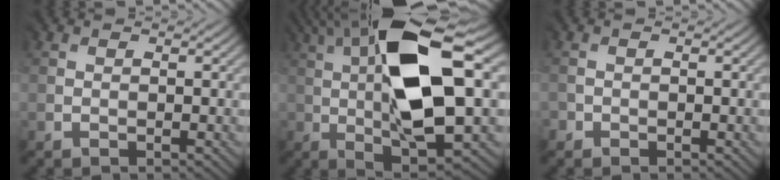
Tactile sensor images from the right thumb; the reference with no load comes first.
{"total": 15.0, "force": [3.1, 4.7, 13.9], "torque": [-0.248, 0.019, 0.043]}
{"total": 0.8, "force": [-0.7, 0.3, -0.3], "torque": [0.006, 0.000, -0.016]}